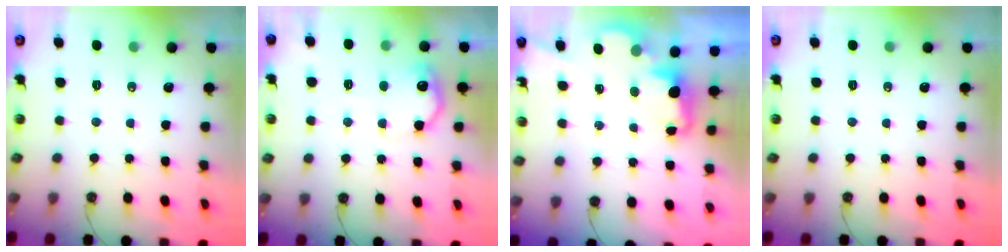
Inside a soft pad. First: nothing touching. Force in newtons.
{"total": 11.2, "press": 11.2, "slide": 0.3}
{"total": 2.4, "press": 2.3, "slide": 0.5}
{"total": 0.0}